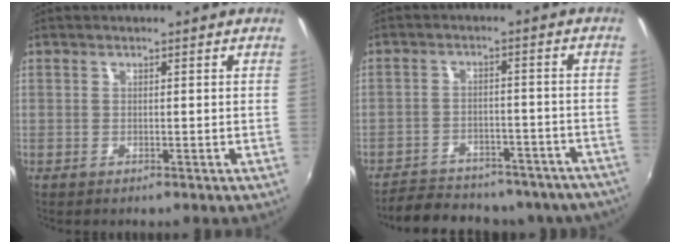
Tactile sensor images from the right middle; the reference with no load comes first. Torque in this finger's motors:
{"motor_torque": [0.62, -1.52, 0.46, 0.08]}